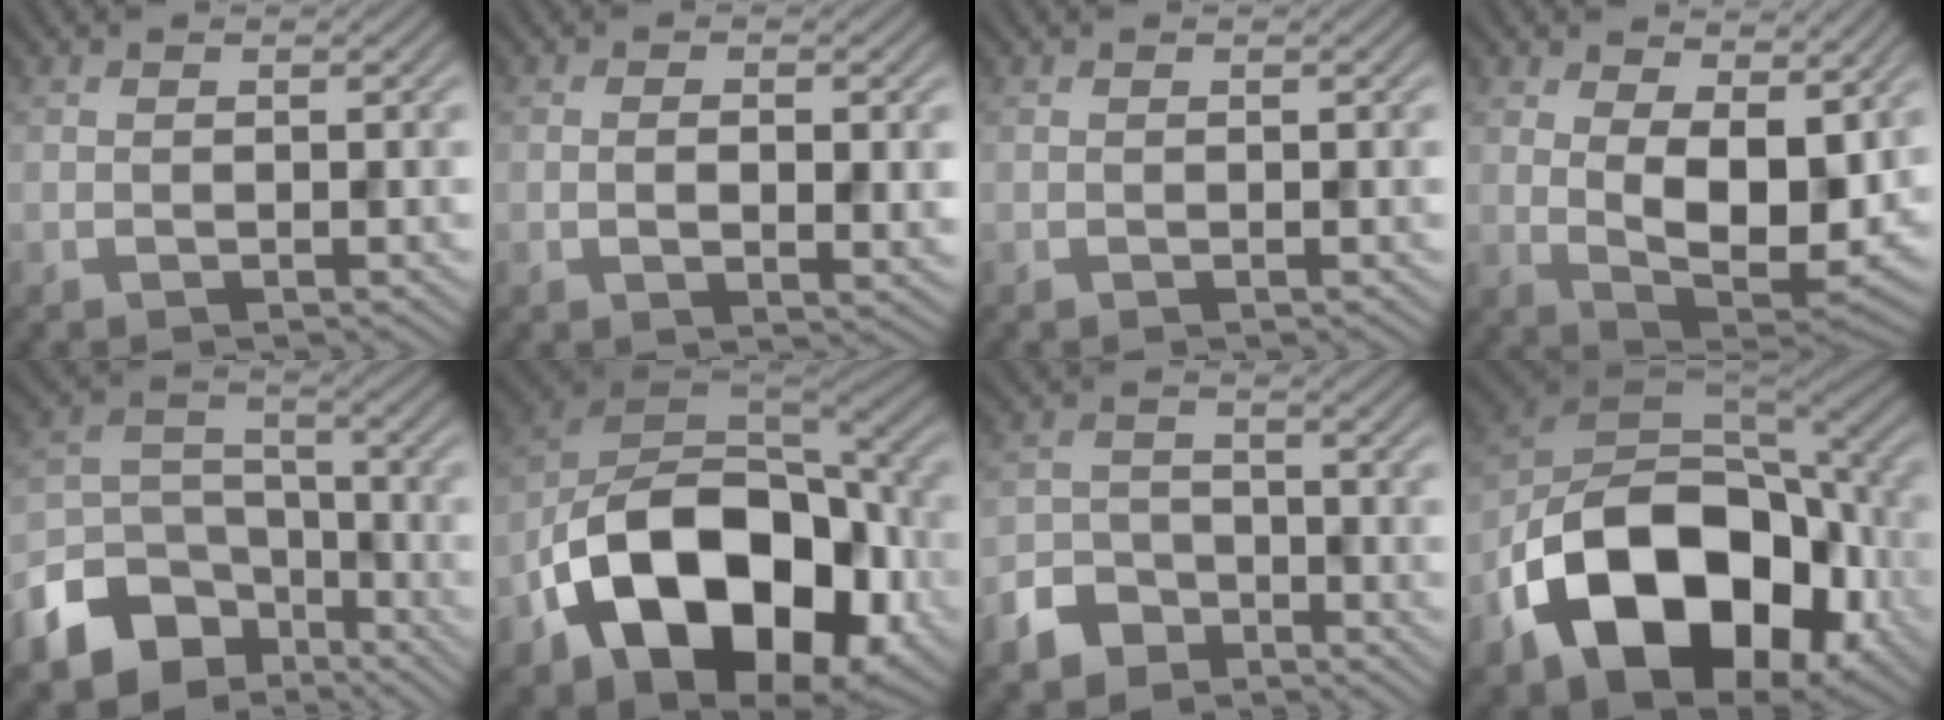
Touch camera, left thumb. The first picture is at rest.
{"total": 4.0, "force": [-0.5, 1.8, 3.5], "torque": [-0.059, -0.006, -0.001]}
{"total": 0.0}
{"total": 10.4, "force": [2.1, 5.7, 8.4], "torque": [-0.164, -0.015, 0.045]}
{"total": 11.2, "force": [-7.1, 7.3, 4.6], "torque": [-0.113, -0.020, -0.138]}
{"total": 18.2, "force": [-6.6, 11.5, 12.5], "torque": [-0.233, -0.038, -0.109]}
{"total": 5.2, "force": [-3.7, 3.3, 1.5], "torque": [-0.040, 0.000, -0.080]}
{"total": 18.7, "force": [-6.9, 12.1, 12.5], "torque": [-0.242, -0.044, -0.116]}